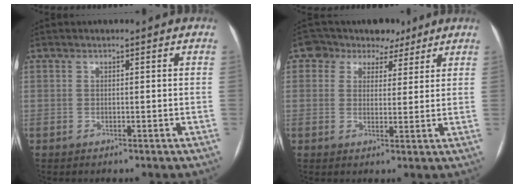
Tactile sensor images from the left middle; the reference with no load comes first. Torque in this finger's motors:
{"motor_torque": [0.12, -0.12, -0.03, -0.01]}